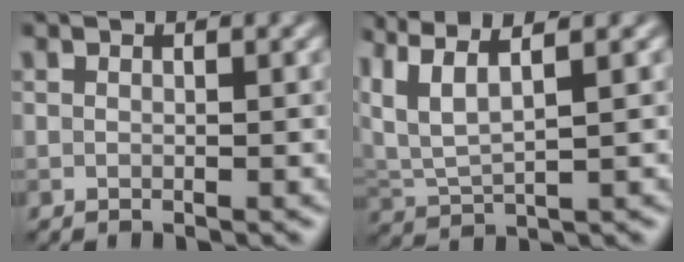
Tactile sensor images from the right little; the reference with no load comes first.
{"total": 5.4, "force": [3.6, 1.4, 3.6], "torque": [-0.092, 0.010, 0.071]}